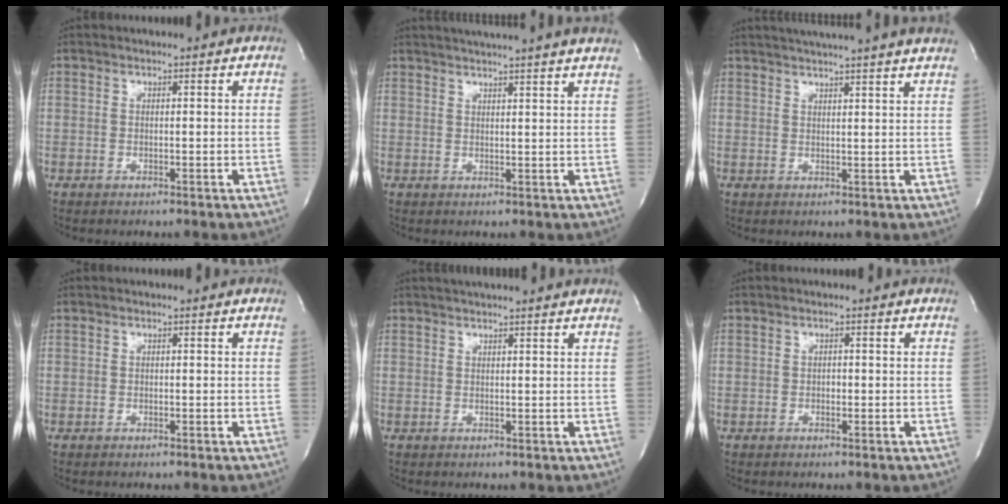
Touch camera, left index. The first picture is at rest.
{"total": 13.1, "force": [11.7, -0.8, 5.8], "torque": [-0.100, 0.006, 0.140]}
{"total": 14.4, "force": [12.8, -0.7, 6.6], "torque": [-0.114, 0.006, 0.157]}
{"total": 0.0}
{"total": 7.4, "force": [6.7, -0.3, 3.2], "torque": [-0.048, 0.026, 0.076]}
{"total": 0.6, "force": [-0.2, 0.4, 0.4], "torque": [-0.006, 0.001, -0.005]}